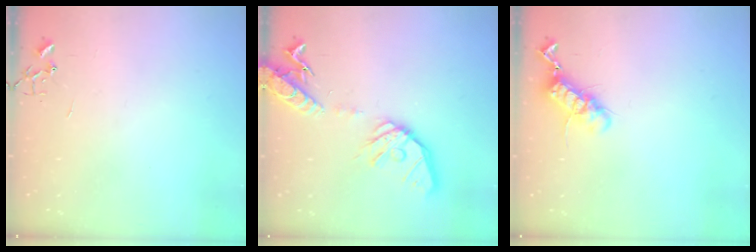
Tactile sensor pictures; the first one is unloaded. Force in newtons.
{"total": 17.8, "press": 17.5, "slide": 3.0}
{"total": 11.7, "press": 11.7, "slide": 0.9}